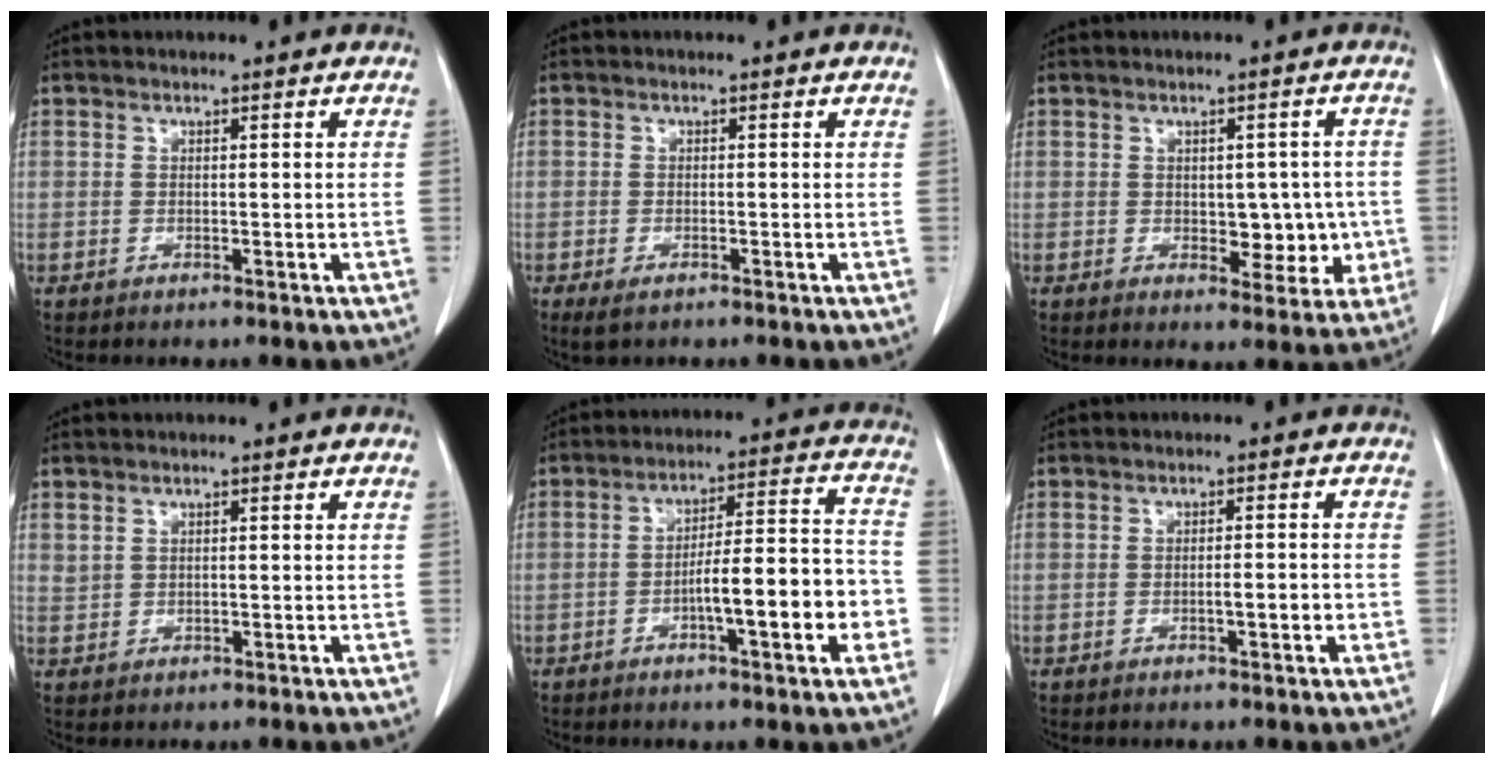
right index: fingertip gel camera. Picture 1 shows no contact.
{"total": 2.3, "force": [-1.5, 0.9, 1.5], "torque": [-0.027, -0.004, -0.019]}
{"total": 5.7, "force": [-0.5, 3.6, 4.4], "torque": [-0.042, 0.009, 0.003]}
{"total": 0.9, "force": [0.7, 0.5, 0.2], "torque": [-0.001, 0.002, 0.017]}
{"total": 12.2, "force": [-3.9, 1.6, 11.4], "torque": [-0.170, 0.023, -0.056]}
{"total": 2.3, "force": [-0.7, 0.4, 2.1], "torque": [-0.035, 0.002, -0.012]}